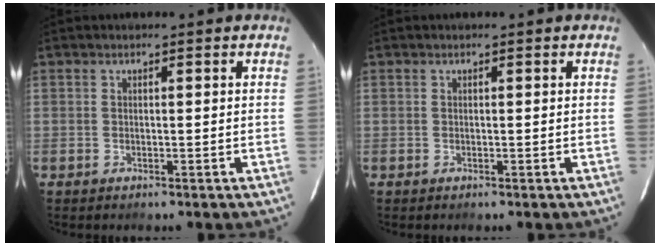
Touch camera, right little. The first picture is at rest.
{"total": 0.0}